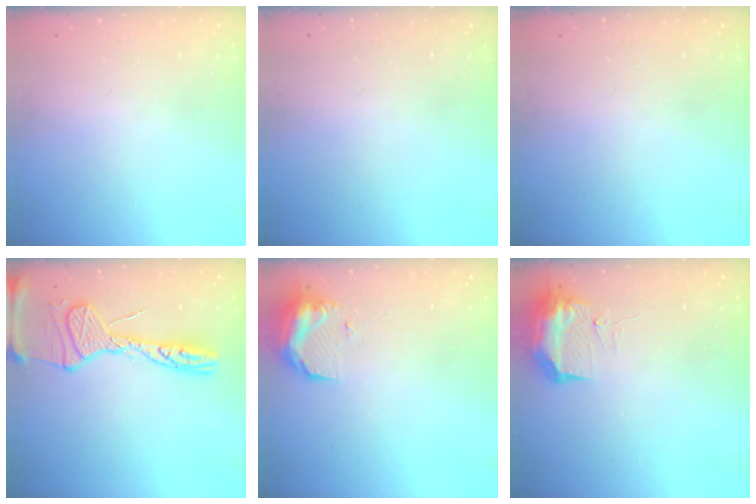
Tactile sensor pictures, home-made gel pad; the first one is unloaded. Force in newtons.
{"total": 0.0}
{"total": 0.0}
{"total": 16.8, "press": 16.7, "slide": 1.7}
{"total": 9.7, "press": 9.6, "slide": 0.9}
{"total": 9.5, "press": 9.4, "slide": 1.4}